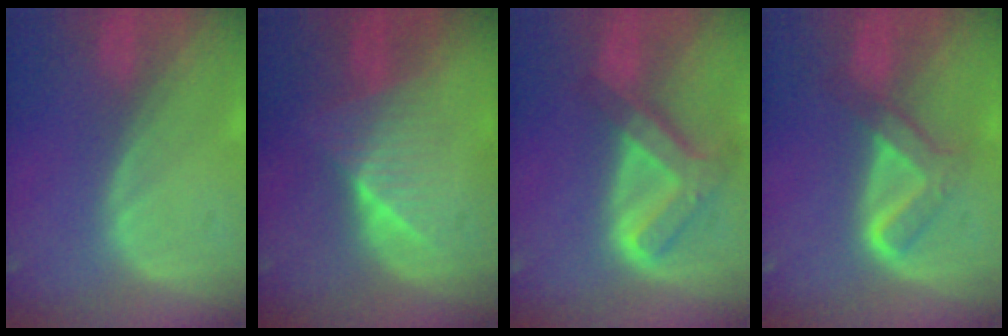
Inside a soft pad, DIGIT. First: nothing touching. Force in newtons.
{"total": 6.3, "press": 5.5, "slide": 3.0}
{"total": 7.7, "press": 6.5, "slide": 4.2}
{"total": 5.2, "press": 5.1, "slide": 0.8}